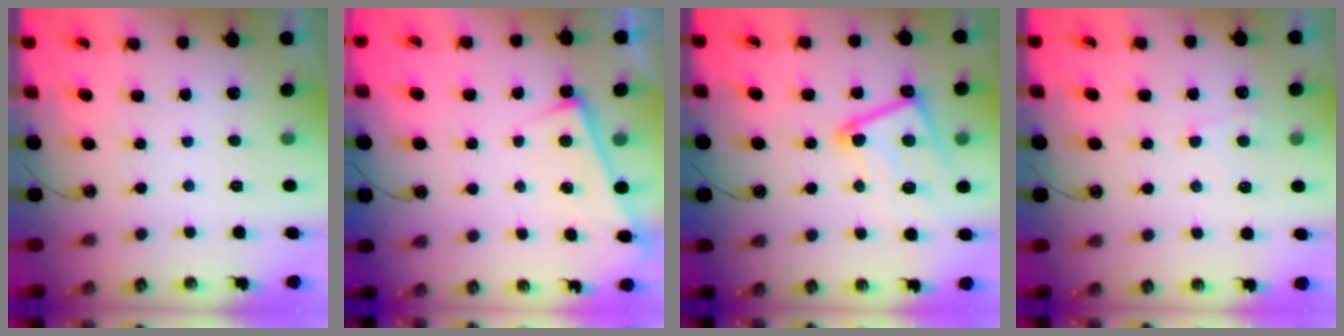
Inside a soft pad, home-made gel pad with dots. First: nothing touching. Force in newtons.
{"total": 2.8, "press": 2.7, "slide": 0.4}
{"total": 11.5, "press": 11.5, "slide": 0.7}
{"total": 1.3, "press": 1.1, "slide": 0.6}